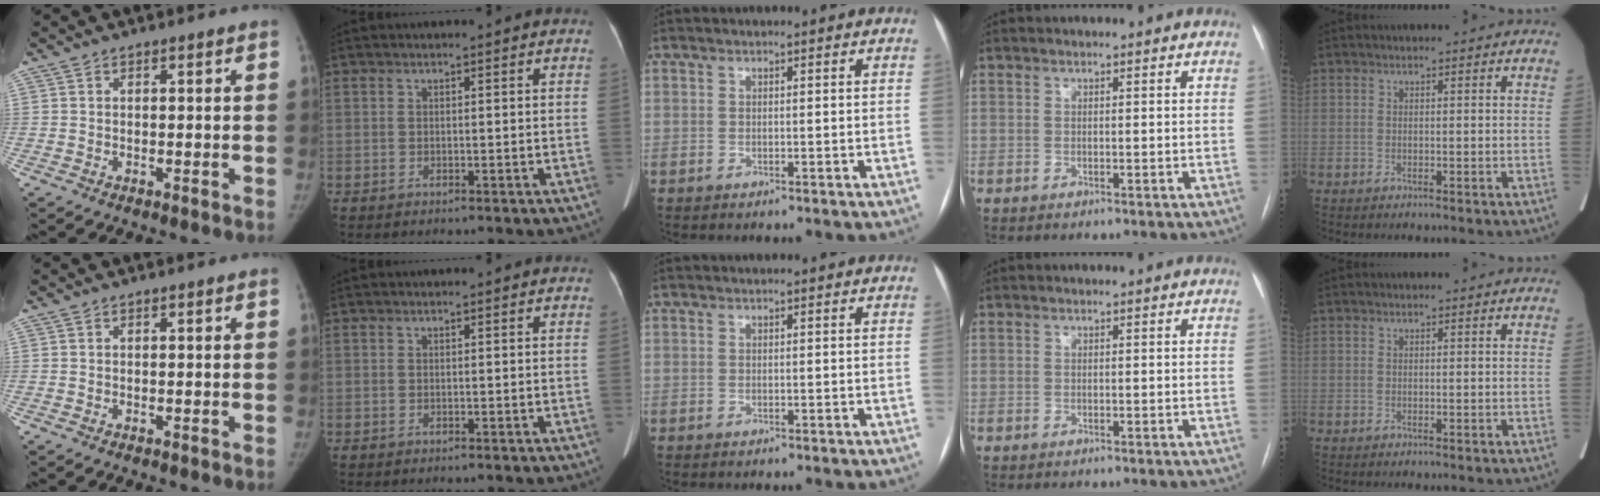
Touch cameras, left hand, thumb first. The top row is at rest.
{}